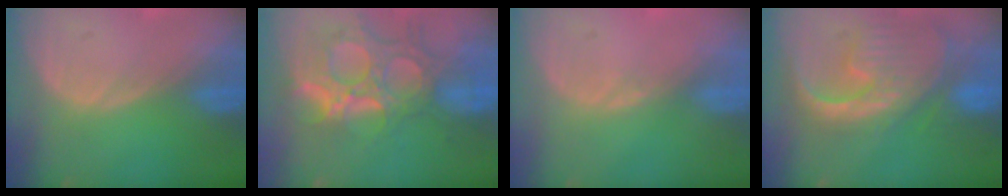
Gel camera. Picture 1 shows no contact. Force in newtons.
{"total": 13.4, "press": 11.4, "slide": 7.0}
{"total": 0.9, "press": 0.8, "slide": 0.3}
{"total": 12.7, "press": 10.9, "slide": 6.5}